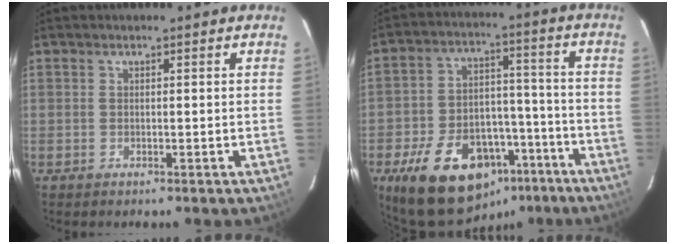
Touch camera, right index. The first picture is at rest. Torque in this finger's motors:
{"motor_torque": [1.71, -0.42, 0.65, 0.09]}